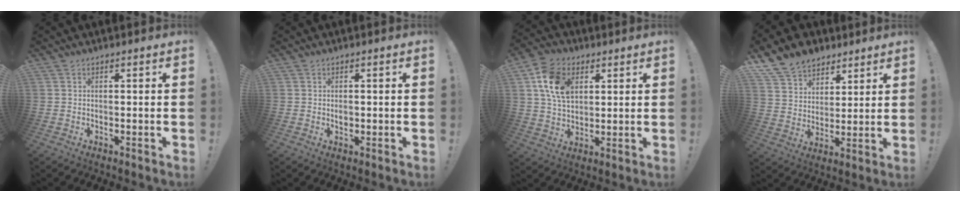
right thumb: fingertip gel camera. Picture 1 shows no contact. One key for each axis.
{"total": 1.4, "fx": -0.3, "fy": 1.1, "fz": 0.8, "tx": -0.009, "ty": 0.001, "tz": -0.007}
{"total": 13.1, "fx": 4.8, "fy": 9.0, "fz": 8.3, "tx": -0.142, "ty": 0.002, "tz": 0.093}
{"total": 12.4, "fx": 8.8, "fy": 8.2, "fz": 3.2, "tx": -0.057, "ty": -0.058, "tz": 0.174}